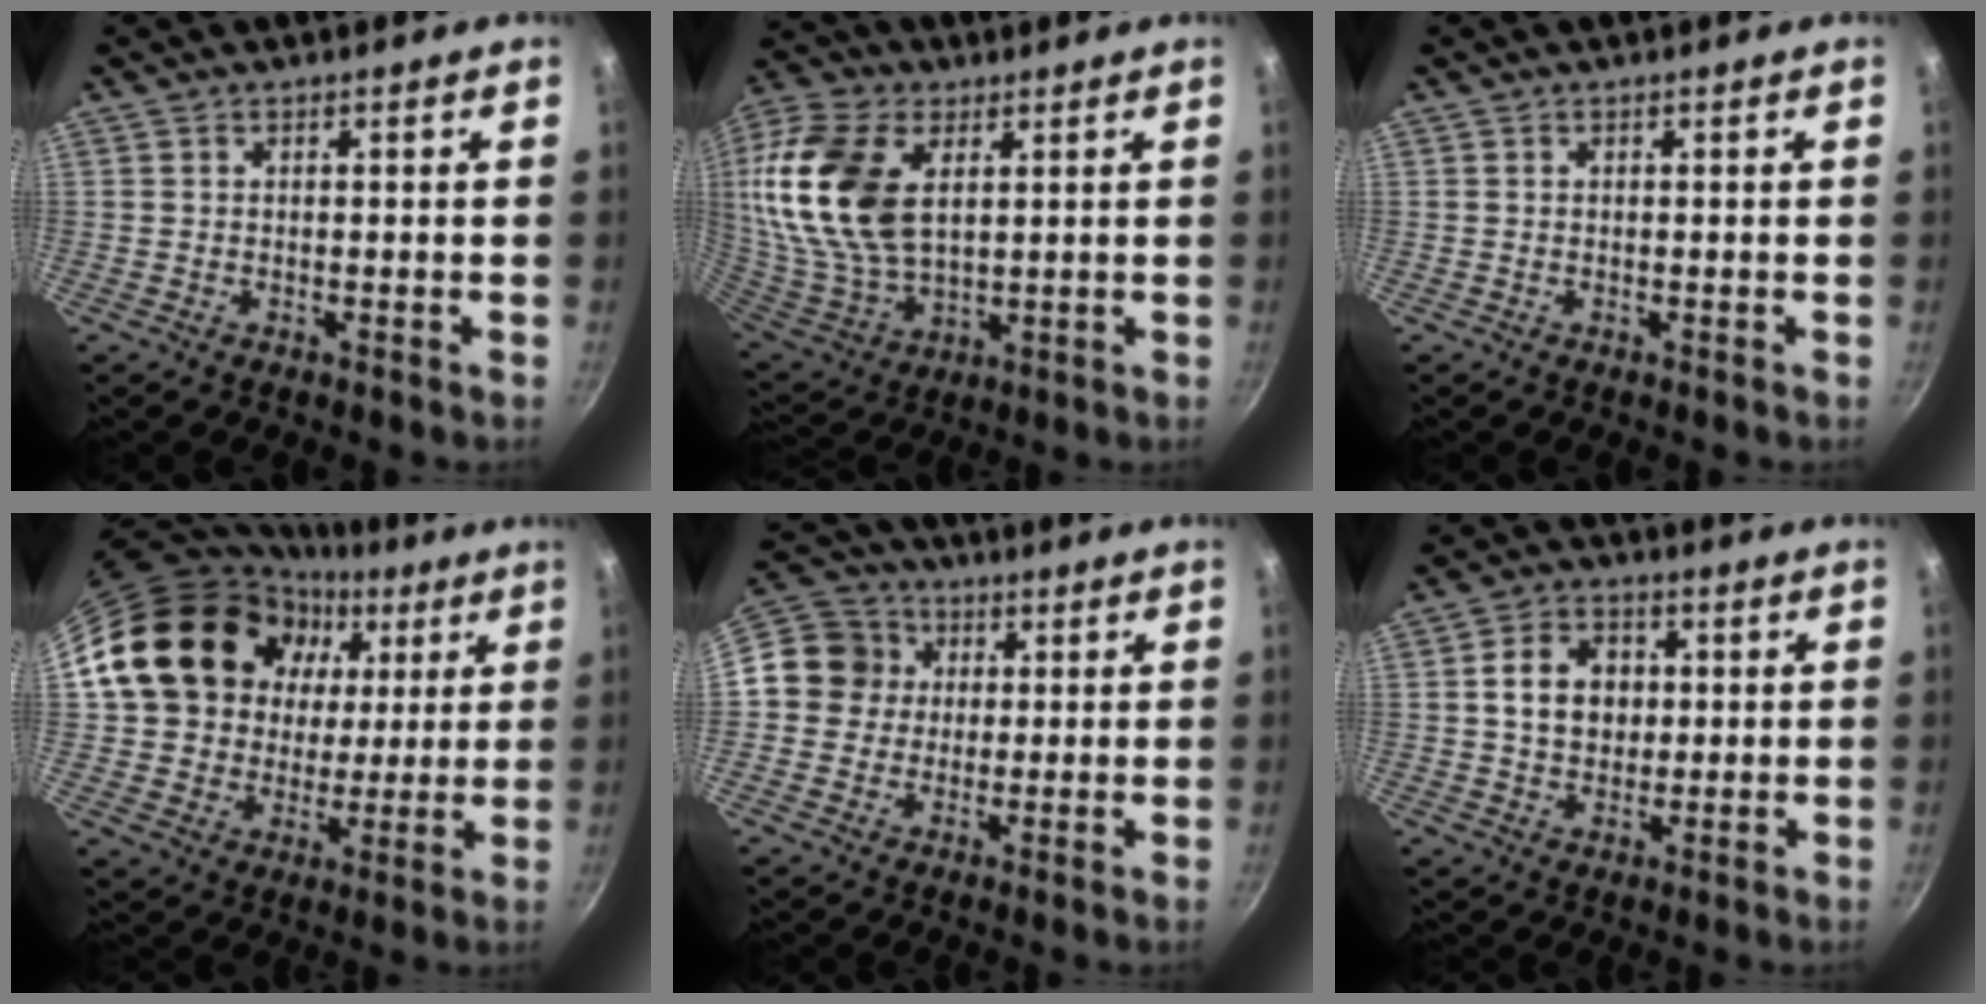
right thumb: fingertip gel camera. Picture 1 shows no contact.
{"total": 22.8, "force": [6.0, 14.0, 17.0], "torque": [-0.352, -0.018, 0.118]}
{"total": 0.0}
{"total": 20.5, "force": [6.5, 17.0, 9.3], "torque": [-0.144, 0.014, 0.117]}
{"total": 10.3, "force": [1.1, 9.7, 3.4], "torque": [-0.030, 0.020, -0.002]}
{"total": 8.9, "force": [1.2, 7.2, 5.1], "torque": [-0.063, 0.008, 0.014]}